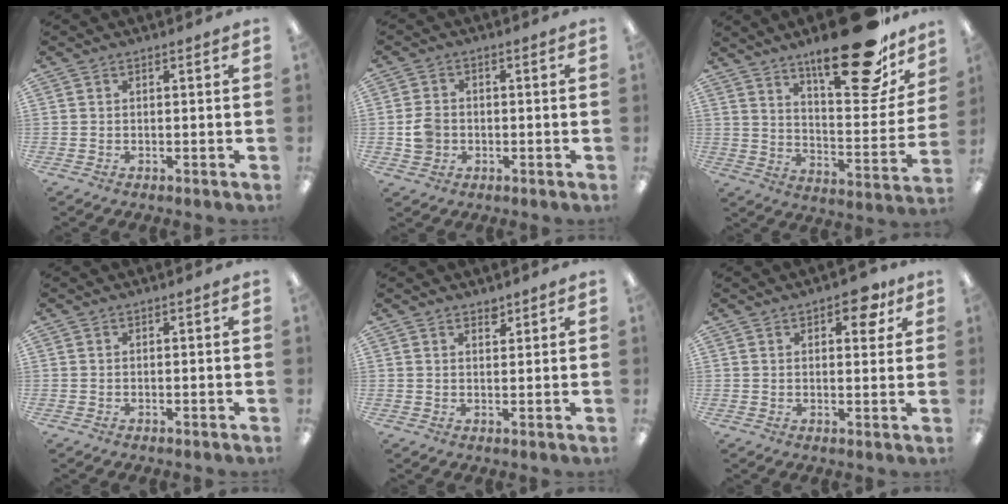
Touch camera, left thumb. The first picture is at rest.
{"total": 4.6, "force": [-0.8, 4.0, 2.1], "torque": [-0.027, 0.005, -0.014]}
{"total": 25.7, "force": [18.2, 8.3, 16.2], "torque": [-0.223, -0.117, 0.292]}
{"total": 0.0}
{"total": 2.0, "force": [1.8, 0.8, 0.5], "torque": [0.005, -0.011, 0.030]}
{"total": 6.6, "force": [3.9, 3.2, 4.3], "torque": [-0.037, -0.016, 0.058]}